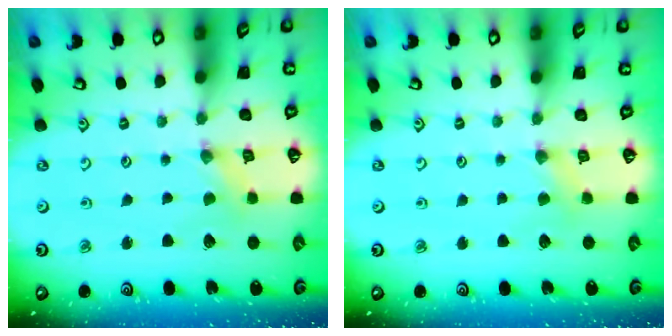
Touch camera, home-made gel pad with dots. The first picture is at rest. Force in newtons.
{"total": 2.8, "press": 2.7, "slide": 0.6}